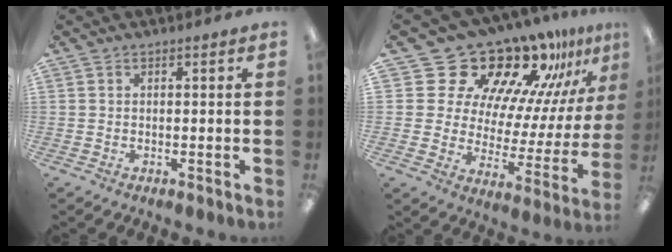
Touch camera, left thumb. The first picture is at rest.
{"total": 20.8, "force": [17.0, 9.9, 6.6], "torque": [-0.110, -0.143, 0.302]}